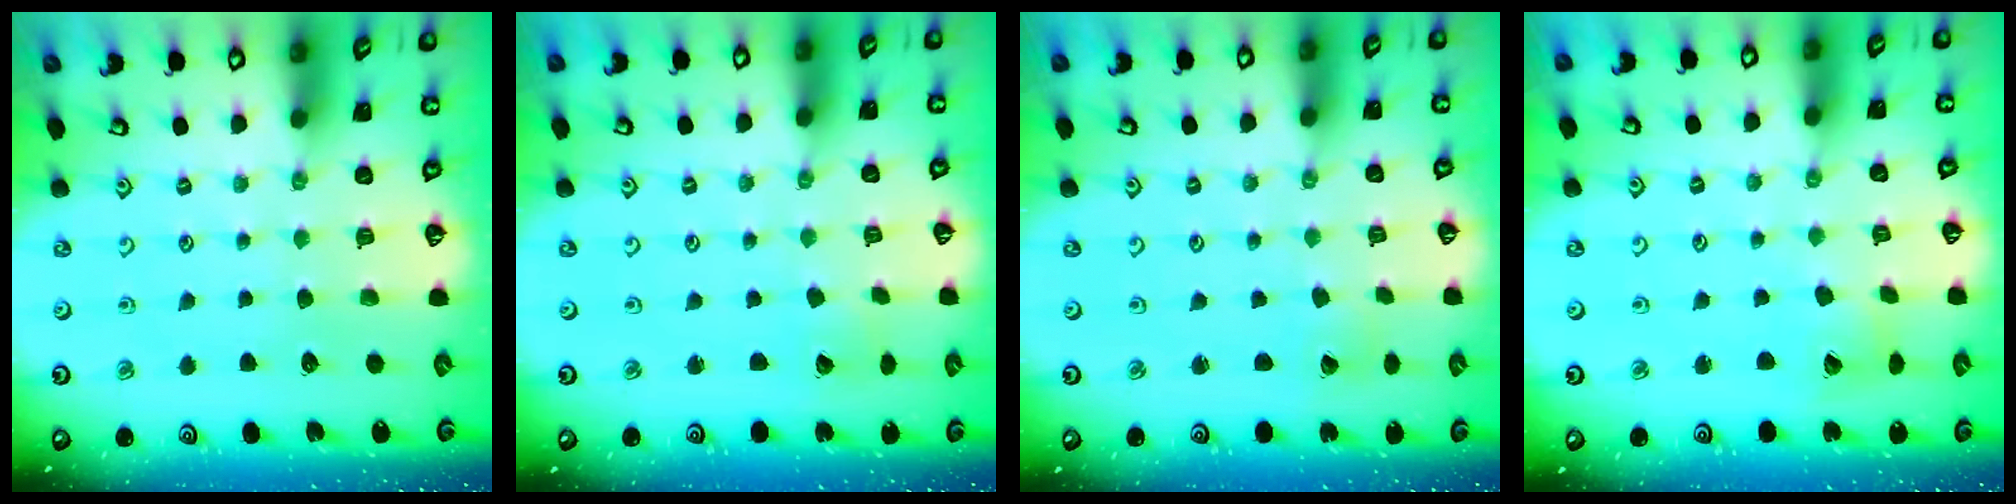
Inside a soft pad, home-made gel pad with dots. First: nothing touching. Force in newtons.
{"total": 2.5, "press": 2.4, "slide": 0.3}
{"total": 1.0, "press": 1.0, "slide": 0.1}
{"total": 7.1, "press": 7.0, "slide": 0.9}